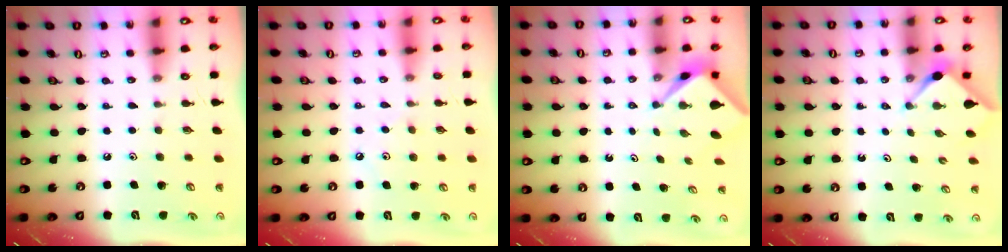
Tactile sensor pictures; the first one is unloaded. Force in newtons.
{"total": 4.4, "press": 4.4, "slide": 0.5}
{"total": 2.3, "press": 2.3, "slide": 0.3}
{"total": 2.9, "press": 2.8, "slide": 0.3}